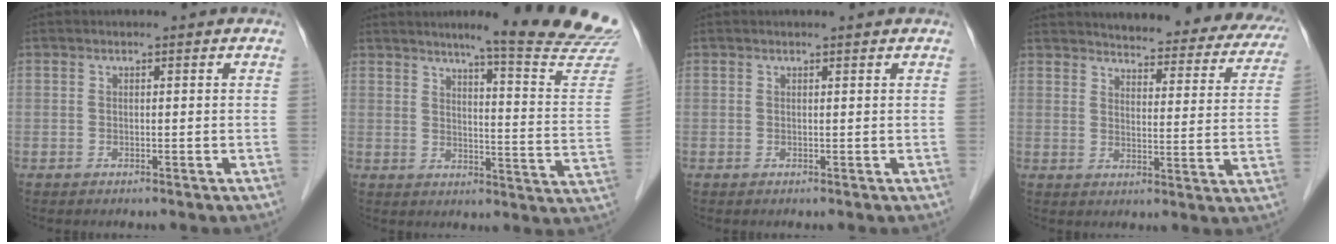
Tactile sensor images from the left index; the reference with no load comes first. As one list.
[{"total": 18.7, "force": [16.6, -1.2, 8.6], "torque": [-0.109, -0.101, 0.191]}, {"total": 0.9, "force": [0.8, 0.0, 0.3], "torque": [-0.011, 0.004, 0.011]}, {"total": 23.1, "force": [21.1, 5.8, 7.5], "torque": [-0.079, -0.042, 0.233]}]